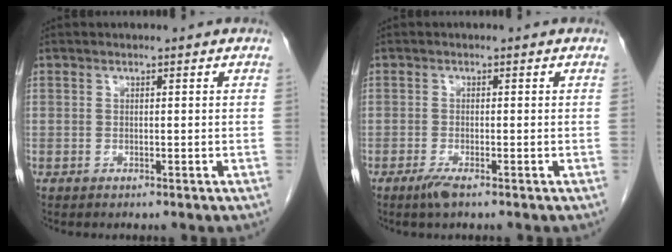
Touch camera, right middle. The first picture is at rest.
{"total": 1.9, "force": [-1.2, 0.1, 1.4], "torque": [-0.029, -0.005, -0.022]}